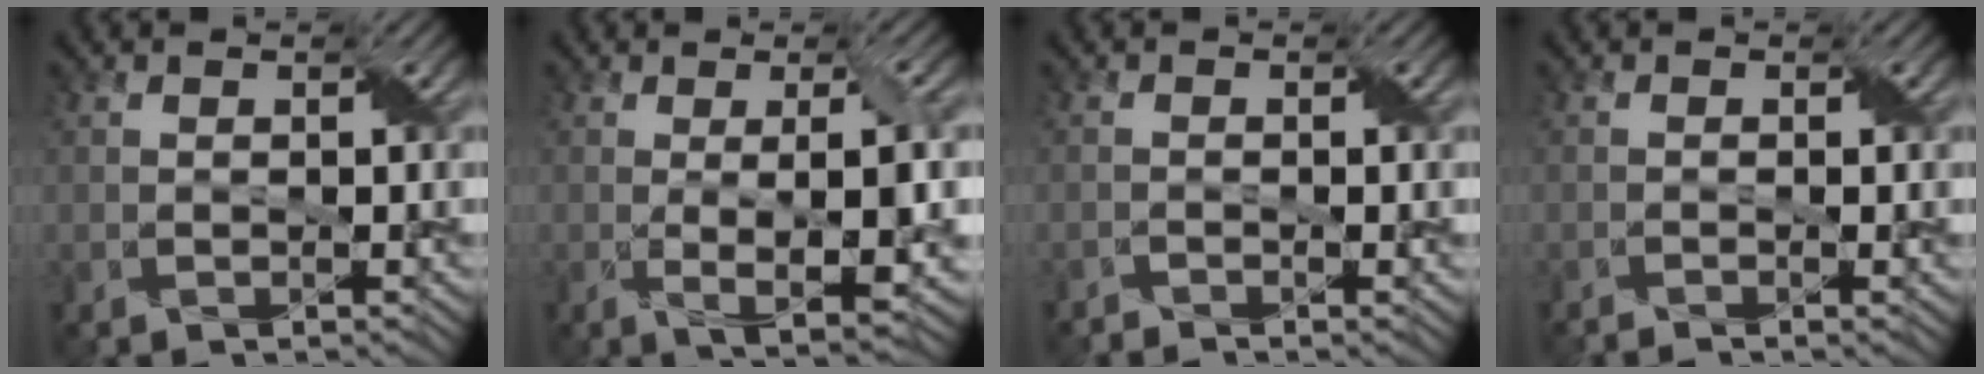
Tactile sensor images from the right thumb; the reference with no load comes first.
{"total": 6.7, "force": [-0.1, 1.6, 6.5], "torque": [-0.105, -0.006, 0.003]}
{"total": 1.2, "force": [-1.0, 0.1, 0.7], "torque": [-0.016, -0.001, -0.021]}
{"total": 1.2, "force": [-0.7, 0.0, 0.9], "torque": [-0.017, 0.002, -0.015]}